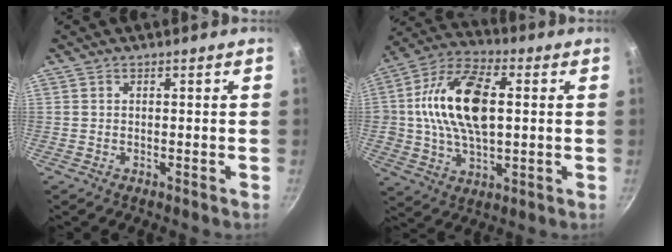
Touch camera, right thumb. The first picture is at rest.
{"total": 17.3, "force": [2.0, 9.8, 14.1], "torque": [-0.252, 0.019, 0.026]}